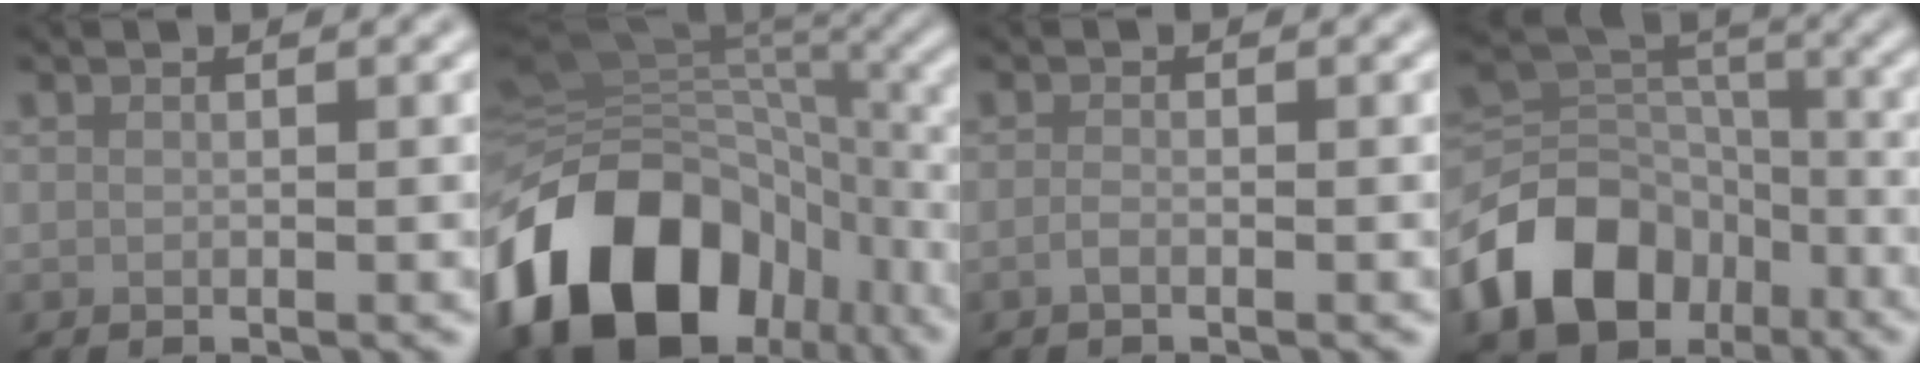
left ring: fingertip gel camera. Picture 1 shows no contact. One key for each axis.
{"total": 17.2, "fx": -7.2, "fy": 11.9, "fz": 10.1, "tx": -0.208, "ty": -0.018, "tz": -0.114}
{"total": 0.7, "fx": -0.4, "fy": 0.2, "fz": 0.5, "tx": -0.012, "ty": 0.000, "tz": -0.010}
{"total": 11.5, "fx": -5.7, "fy": 8.2, "fz": 5.7, "tx": -0.116, "ty": 0.000, "tz": -0.112}